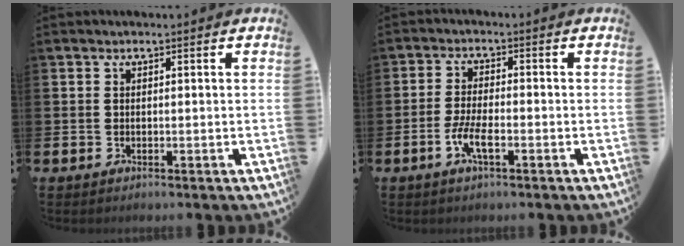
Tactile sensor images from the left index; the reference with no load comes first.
{"total": 3.8, "force": [-1.6, 1.0, 3.3], "torque": [-0.069, -0.001, -0.032]}